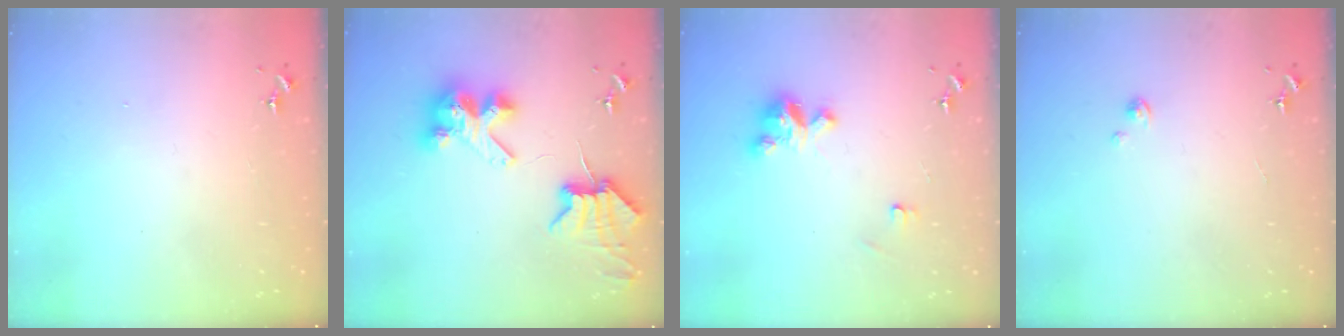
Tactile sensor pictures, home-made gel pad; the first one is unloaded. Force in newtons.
{"total": 8.7, "press": 8.7, "slide": 1.2}
{"total": 8.8, "press": 8.8, "slide": 0.1}
{"total": 1.0, "press": 1.0, "slide": 0.1}